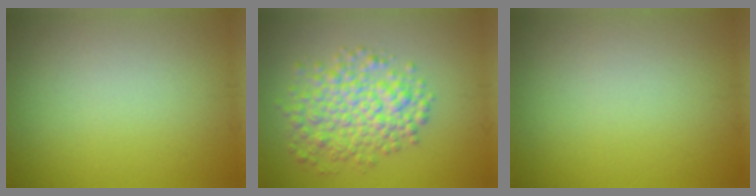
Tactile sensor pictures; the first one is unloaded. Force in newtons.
{"total": 5.6, "press": 5.6, "slide": 0.1}
{"total": 0.0}